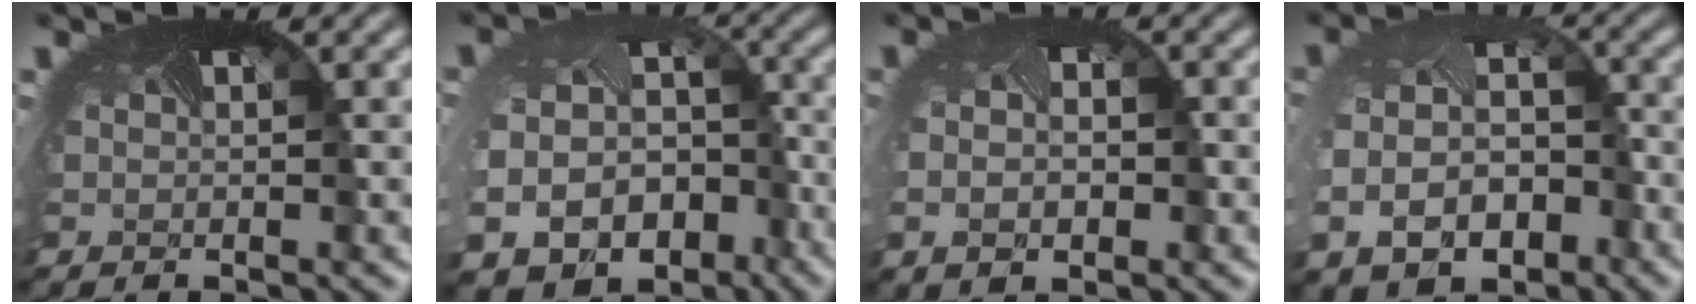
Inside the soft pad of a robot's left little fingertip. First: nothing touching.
{"total": 15.7, "force": [-7.5, 11.9, 7.0], "torque": [-0.135, -0.082, -0.087]}
{"total": 3.5, "force": [-0.5, 2.3, 2.6], "torque": [-0.042, -0.004, -0.003]}
{"total": 7.6, "force": [-3.5, 5.1, 4.5], "torque": [-0.107, -0.032, -0.046]}